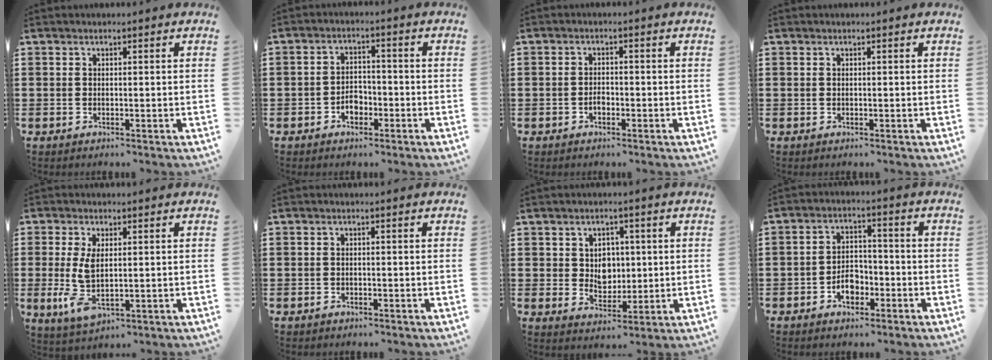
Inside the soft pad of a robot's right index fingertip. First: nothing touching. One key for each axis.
{"total": 3.1, "fx": -1.6, "fy": 2.1, "fz": 1.7, "tx": -0.033, "ty": 0.006, "tz": -0.033}
{"total": 1.5, "fx": -0.8, "fy": 0.9, "fz": 1.0, "tx": -0.021, "ty": 0.001, "tz": -0.015}
{"total": 0.0}
{"total": 6.5, "fx": 0.2, "fy": 3.0, "fz": 5.7, "tx": -0.136, "ty": -0.004, "tz": -0.001}
{"total": 0.7, "fx": -0.6, "fy": 0.4, "fz": 0.1, "tx": -0.003, "ty": 0.002, "tz": -0.013}
{"total": 4.2, "fx": 0.9, "fy": 3.7, "fz": 1.8, "tx": -0.034, "ty": 0.008, "tz": 0.013}
{"total": 4.3, "fx": -2.3, "fy": 2.7, "fz": 2.4, "tx": -0.036, "ty": 0.004, "tz": -0.044}